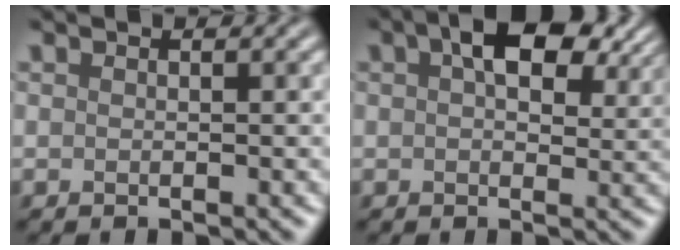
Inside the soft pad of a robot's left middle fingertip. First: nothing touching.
{"total": 7.6, "force": [3.4, 4.0, 5.6], "torque": [-0.079, 0.011, 0.042]}